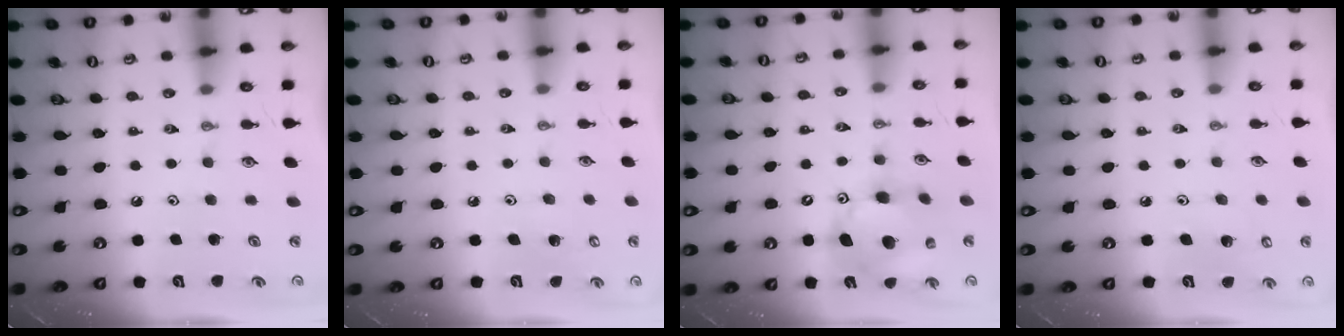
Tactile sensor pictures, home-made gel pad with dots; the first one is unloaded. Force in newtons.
{"total": 4.0, "press": 4.0, "slide": 0.3}
{"total": 15.5, "press": 15.3, "slide": 2.4}
{"total": 5.2, "press": 5.1, "slide": 0.5}